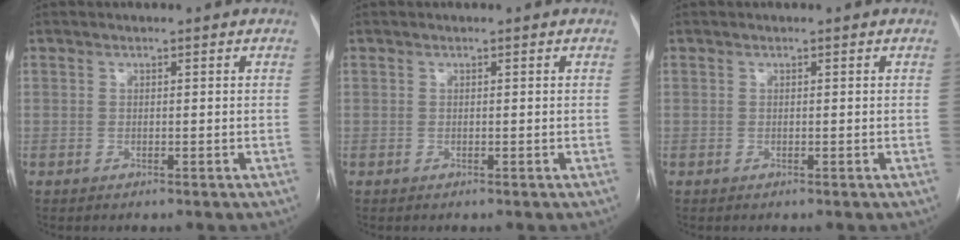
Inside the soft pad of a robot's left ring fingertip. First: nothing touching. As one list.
[{"total": 0.0}, {"total": 0.0}]